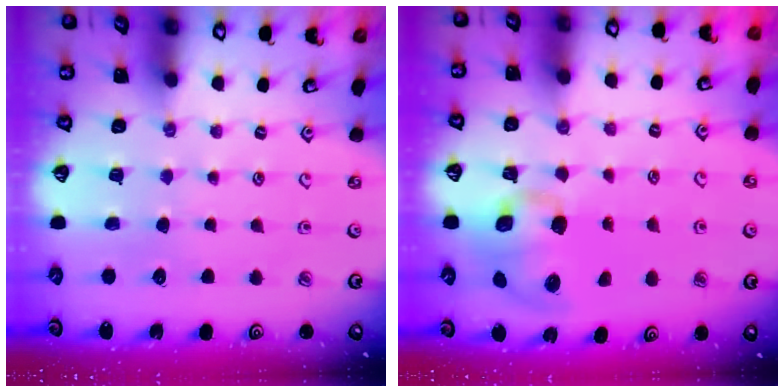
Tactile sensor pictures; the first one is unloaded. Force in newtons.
{"total": 10.0, "press": 9.8, "slide": 1.6}